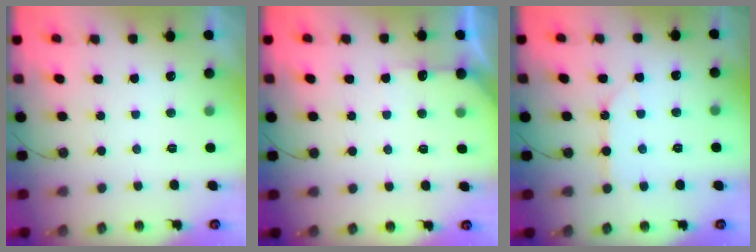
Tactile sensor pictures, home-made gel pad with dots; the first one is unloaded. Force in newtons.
{"total": 4.2, "press": 4.2, "slide": 0.5}
{"total": 7.7, "press": 7.7, "slide": 0.9}